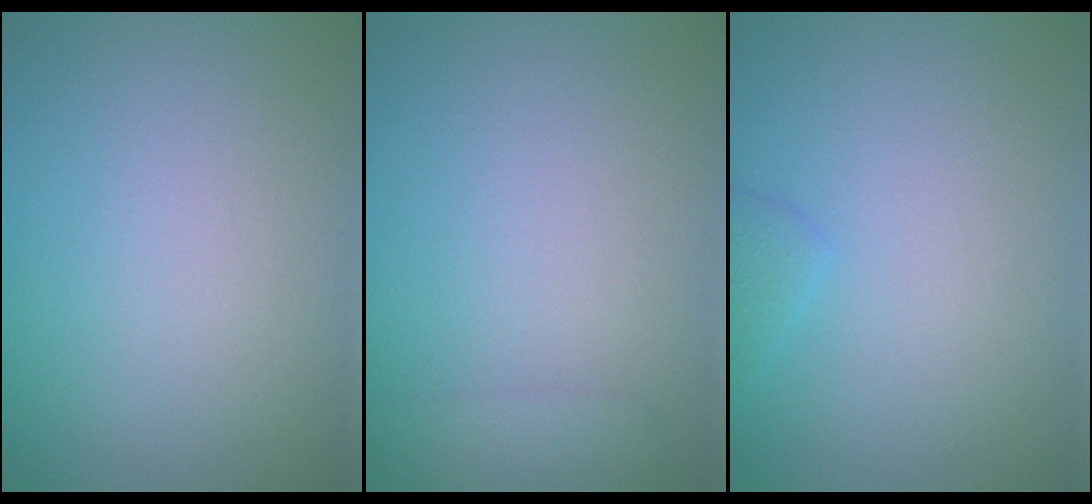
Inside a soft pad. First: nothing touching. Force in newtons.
{"total": 1.5, "press": 1.5, "slide": 0.1}
{"total": 1.2, "press": 1.2, "slide": 0.1}